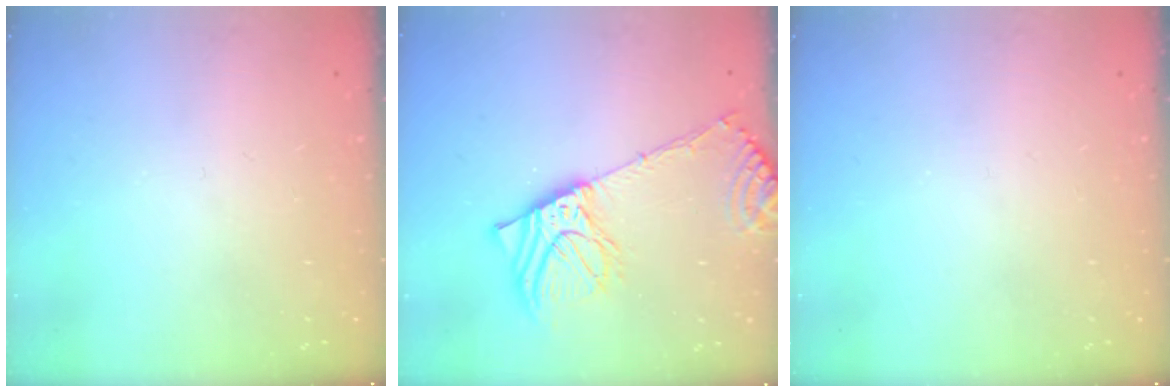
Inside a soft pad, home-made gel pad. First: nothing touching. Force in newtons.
{"total": 16.3, "press": 15.9, "slide": 3.7}
{"total": 0.0}